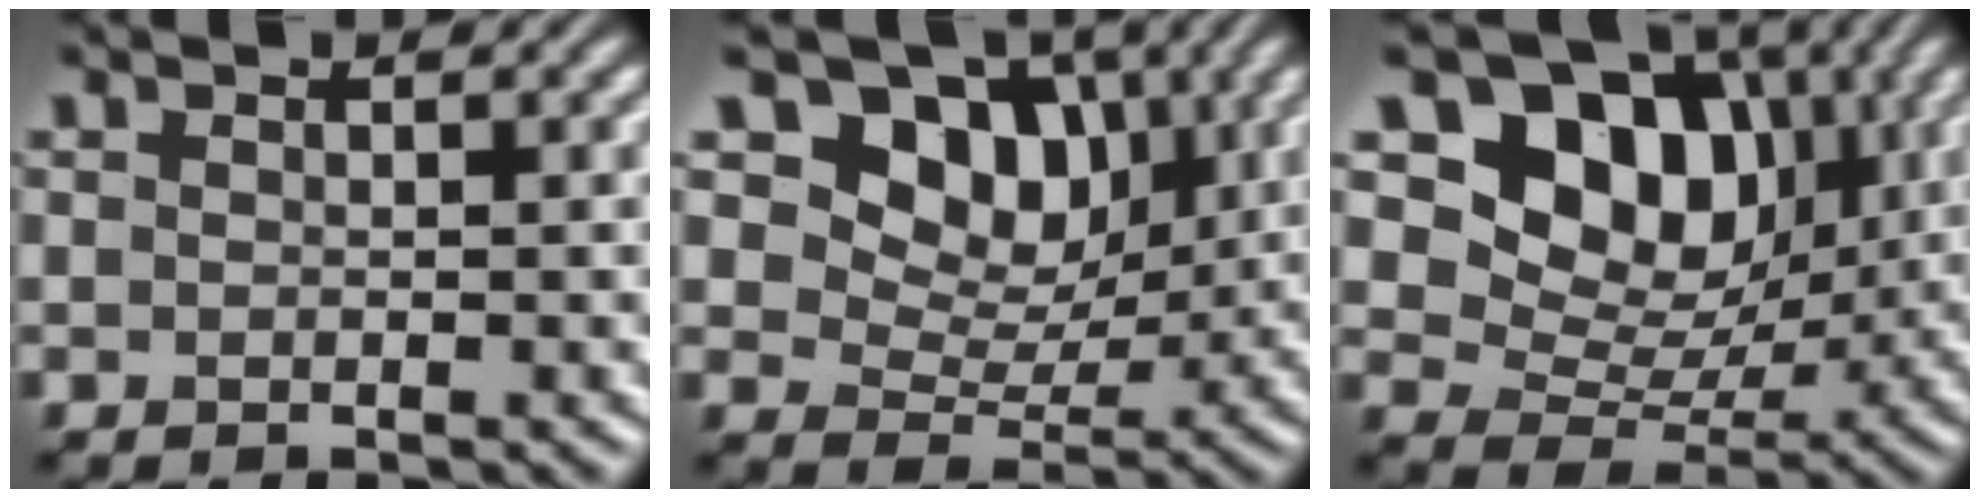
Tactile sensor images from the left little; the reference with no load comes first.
{"total": 9.2, "force": [4.0, 6.6, 5.0], "torque": [-0.091, -0.003, 0.075]}
{"total": 10.4, "force": [3.5, 7.7, 6.1], "torque": [-0.098, -0.010, 0.054]}